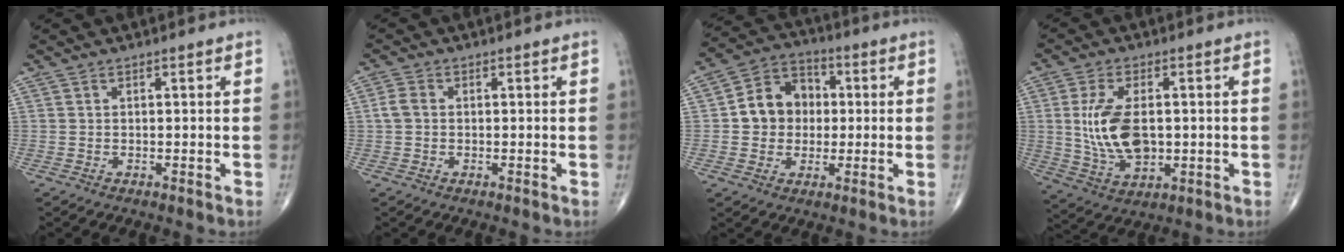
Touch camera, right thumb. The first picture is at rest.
{"total": 2.6, "force": [0.0, 2.0, 1.7], "torque": [-0.037, 0.006, -0.003]}
{"total": 10.6, "force": [0.4, 9.0, 5.5], "torque": [-0.058, 0.022, -0.003]}
{"total": 11.9, "force": [0.5, 6.7, 9.8], "torque": [-0.187, -0.008, 0.020]}